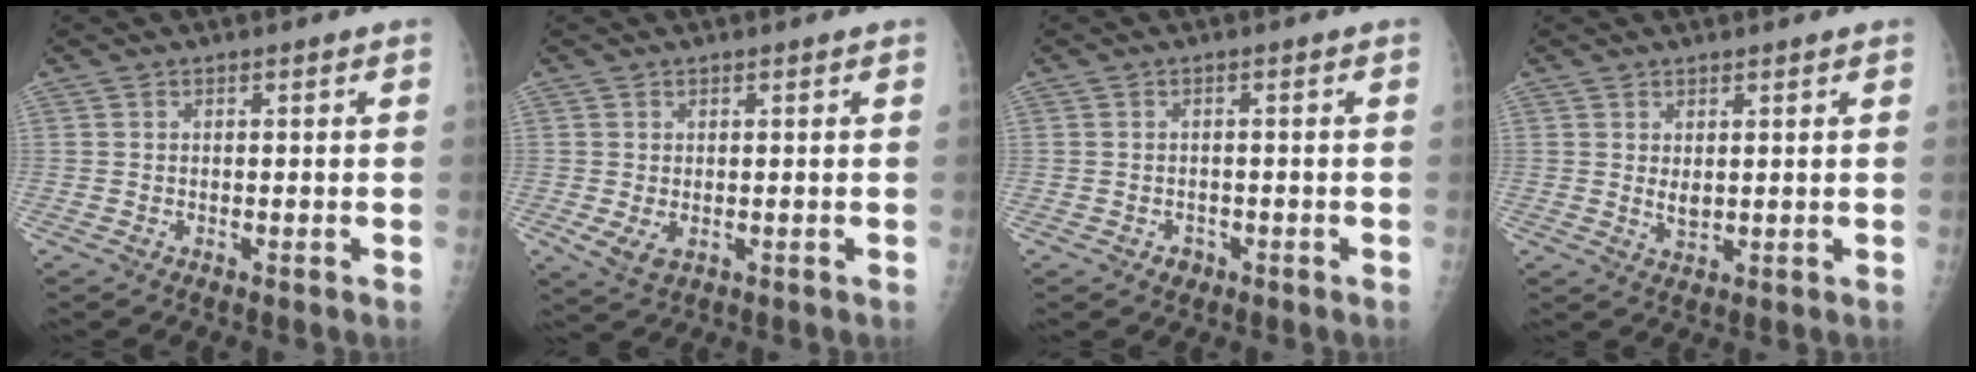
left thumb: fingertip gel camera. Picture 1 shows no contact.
{"total": 3.5, "force": [0.2, 1.9, 3.0], "torque": [-0.051, -0.006, 0.014]}
{"total": 1.3, "force": [-0.6, 1.1, 0.3], "torque": [0.000, 0.004, -0.007]}
{"total": 2.8, "force": [1.3, 1.2, 2.2], "torque": [-0.036, -0.016, 0.027]}